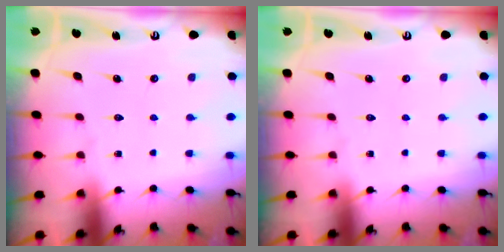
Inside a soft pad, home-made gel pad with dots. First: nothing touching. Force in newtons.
{"total": 0.0}